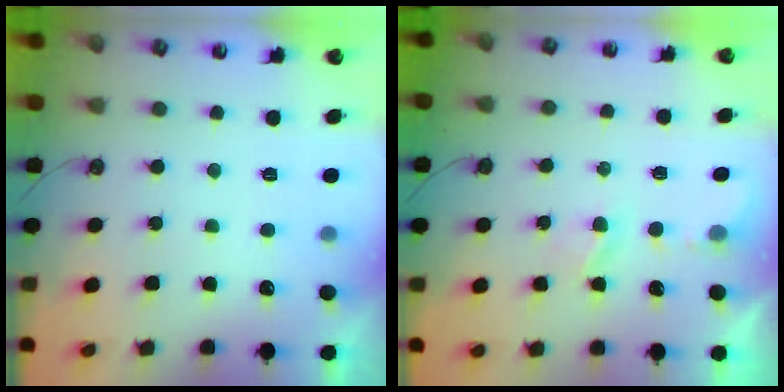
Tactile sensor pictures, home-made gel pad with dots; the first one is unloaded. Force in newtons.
{"total": 3.4, "press": 3.4, "slide": 0.5}